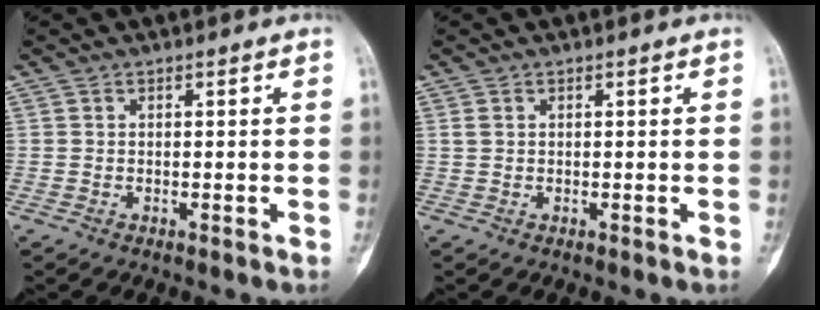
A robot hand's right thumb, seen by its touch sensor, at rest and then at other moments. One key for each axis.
{"total": 0.8, "fx": 0.3, "fy": 0.6, "fz": 0.5, "tx": -0.010, "ty": 0.006, "tz": 0.007}